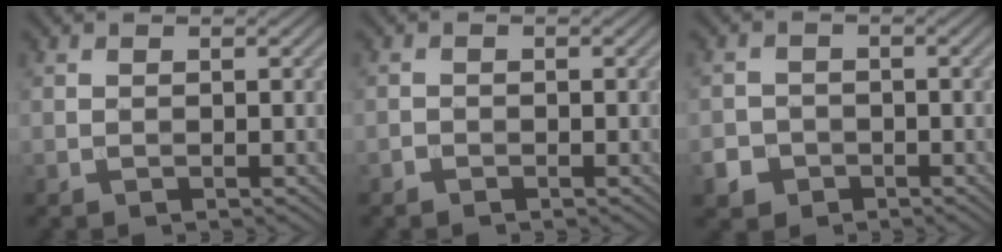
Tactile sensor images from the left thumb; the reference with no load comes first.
{"total": 0.6, "force": [-0.5, 0.3, 0.1], "torque": [0.000, -0.001, -0.012]}
{"total": 3.5, "force": [-1.9, 2.9, 0.8], "torque": [-0.010, -0.005, -0.040]}